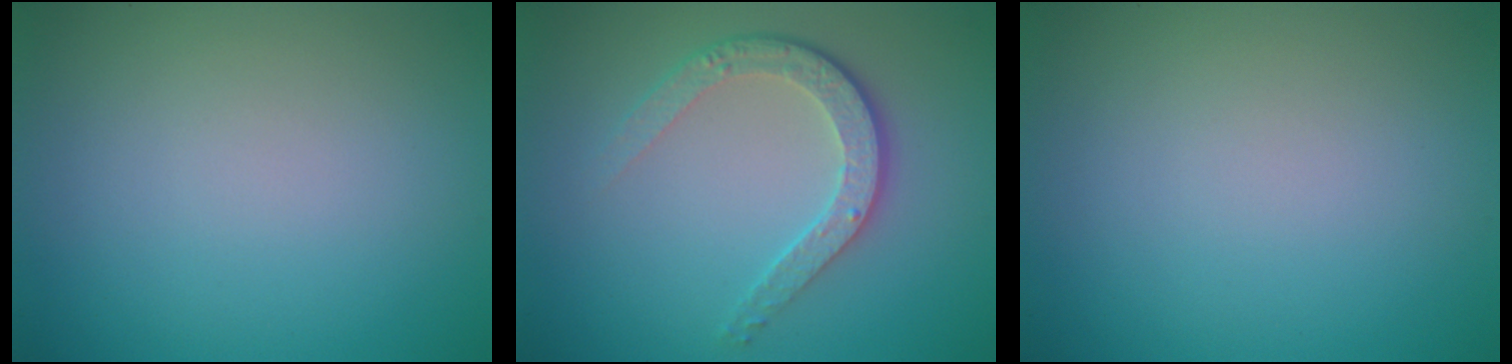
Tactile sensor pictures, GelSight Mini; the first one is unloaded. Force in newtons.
{"total": 3.8, "press": 2.9, "slide": 2.5}
{"total": 0.0}